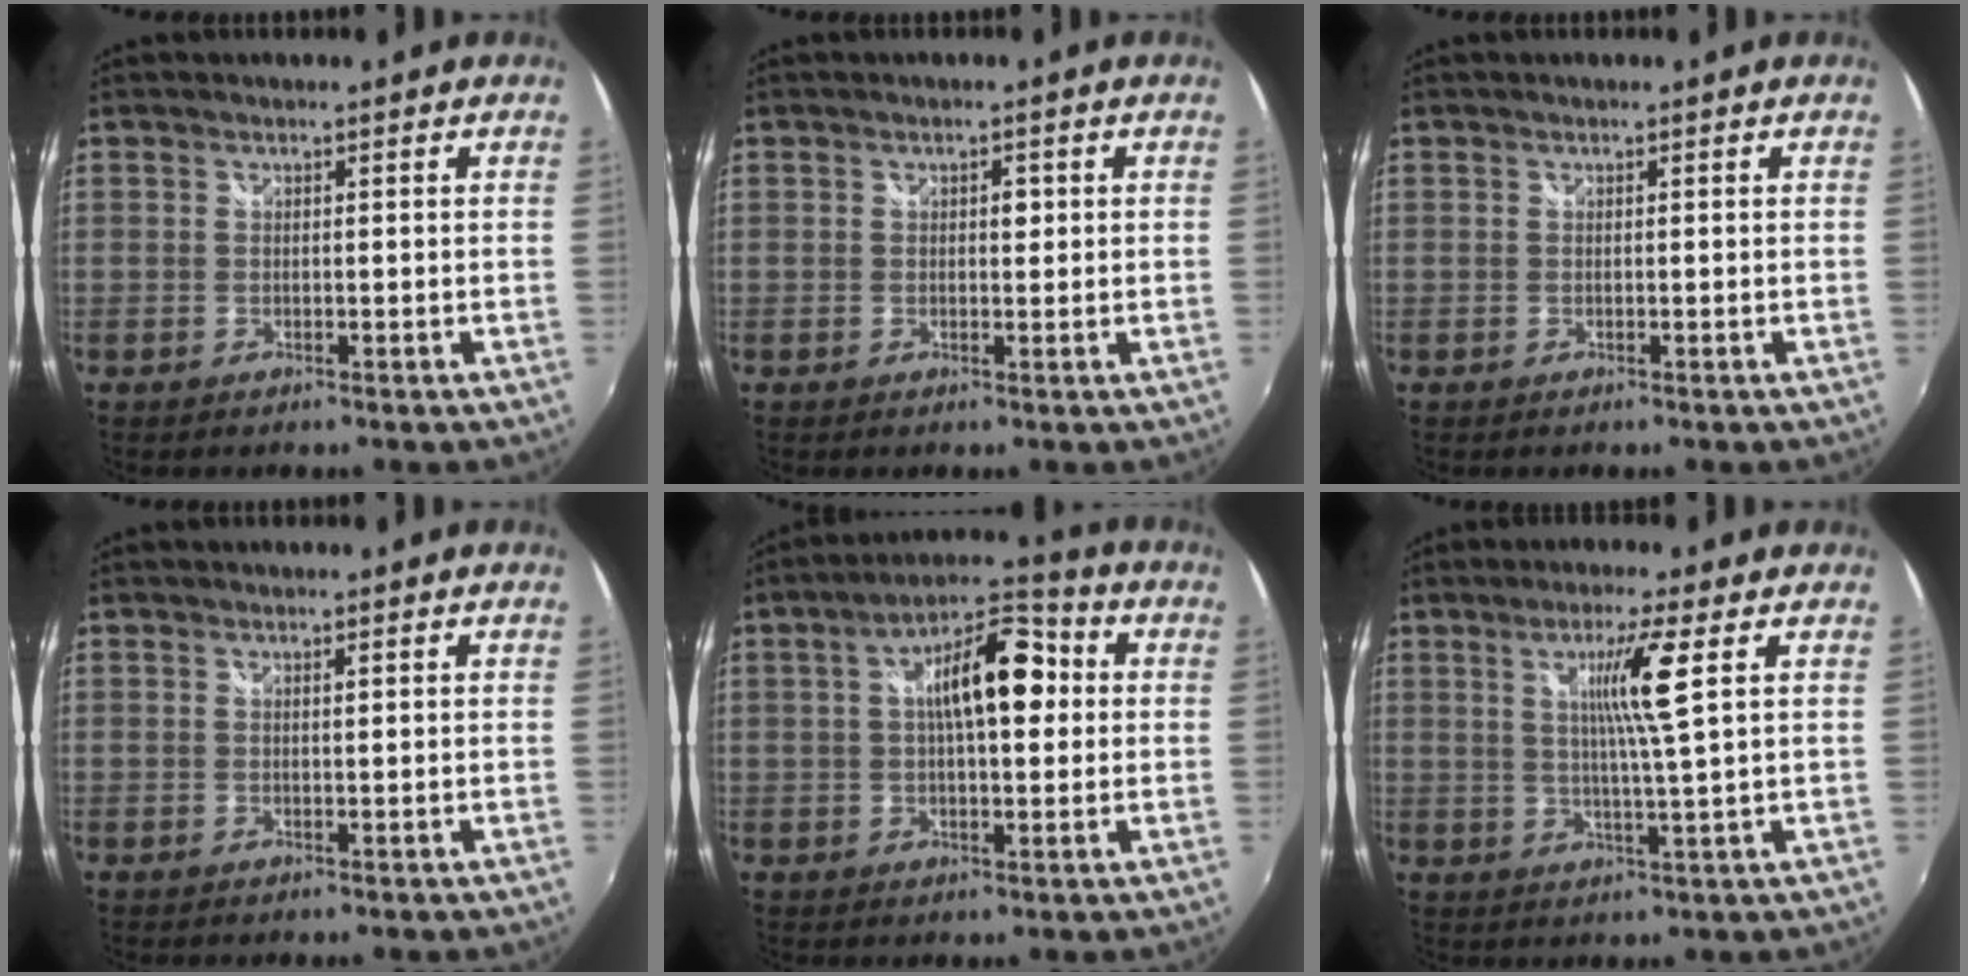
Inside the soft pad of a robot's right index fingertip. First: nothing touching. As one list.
[{"total": 1.3, "force": [0.2, 0.9, 0.9], "torque": [-0.011, 0.004, 0.002]}, {"total": 0.0}, {"total": 0.6, "force": [0.3, 0.0, 0.6], "torque": [-0.009, 0.002, 0.005]}, {"total": 12.3, "force": [1.9, 4.8, 11.2], "torque": [-0.179, 0.027, 0.021]}, {"total": 7.2, "force": [2.3, -1.3, 6.7], "torque": [-0.116, -0.002, 0.038]}]